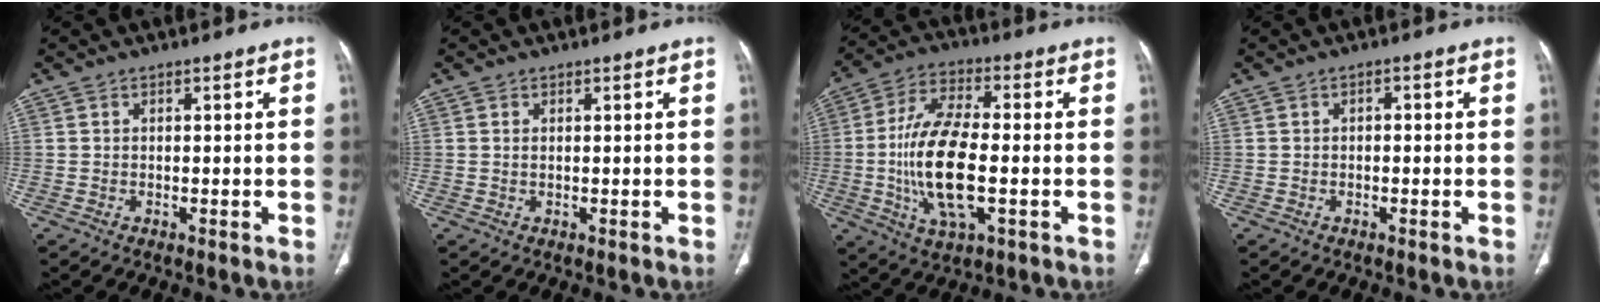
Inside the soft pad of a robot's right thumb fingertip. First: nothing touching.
{"total": 0.5, "force": [0.2, 0.3, 0.4], "torque": [-0.012, 0.003, 0.004]}
{"total": 16.2, "force": [-2.3, 6.5, 14.7], "torque": [-0.293, 0.007, -0.043]}
{"total": 1.2, "force": [-0.1, 0.8, 0.9], "torque": [-0.008, 0.004, -0.004]}